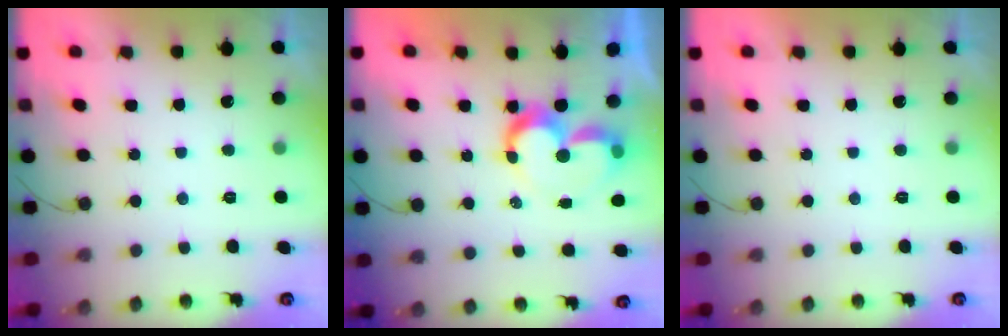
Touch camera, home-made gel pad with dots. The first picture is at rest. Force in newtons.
{"total": 9.3, "press": 9.2, "slide": 0.8}
{"total": 1.7, "press": 1.7, "slide": 0.1}